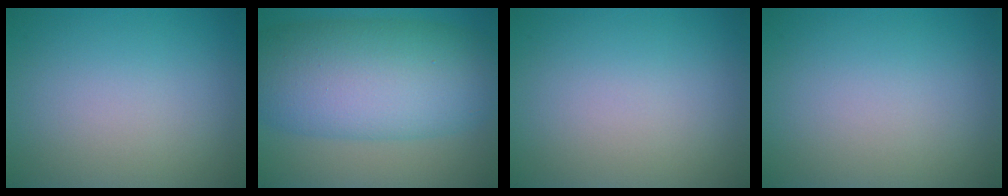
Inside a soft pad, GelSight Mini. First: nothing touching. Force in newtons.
{"total": 11.8, "press": 11.8, "slide": 0.2}
{"total": 0.0}
{"total": 0.0}